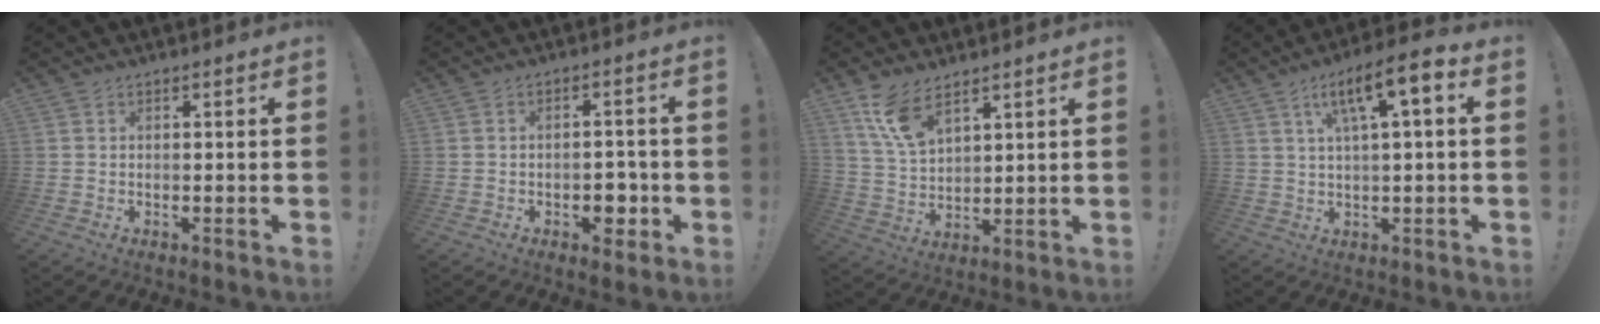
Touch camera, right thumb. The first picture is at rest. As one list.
[{"total": 5.4, "force": [-2.0, 3.7, 3.4], "torque": [-0.030, 0.008, -0.034]}, {"total": 9.9, "force": [6.9, 4.2, 5.8], "torque": [-0.108, -0.032, 0.133]}, {"total": 10.4, "force": [3.2, 2.1, 9.7], "torque": [-0.151, -0.009, 0.047]}]